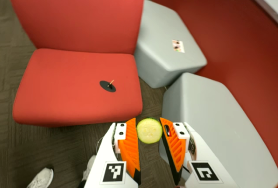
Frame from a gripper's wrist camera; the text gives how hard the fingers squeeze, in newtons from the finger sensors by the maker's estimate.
{"total": 8.6, "left": 8.9, "right": 8.4}